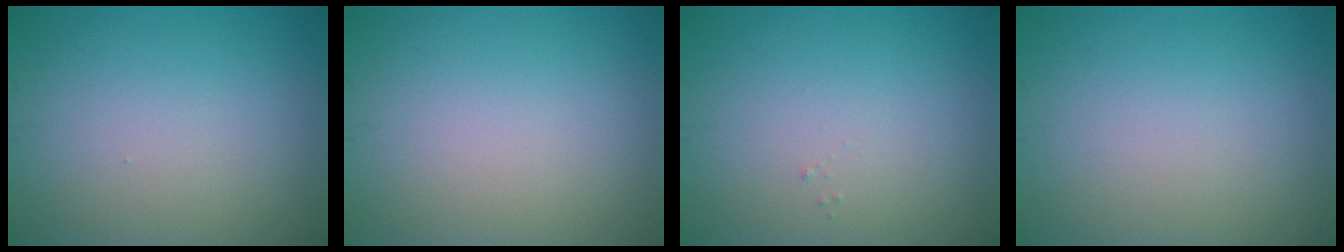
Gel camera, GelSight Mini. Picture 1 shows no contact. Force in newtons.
{"total": 0.0}
{"total": 0.0}
{"total": 0.0}